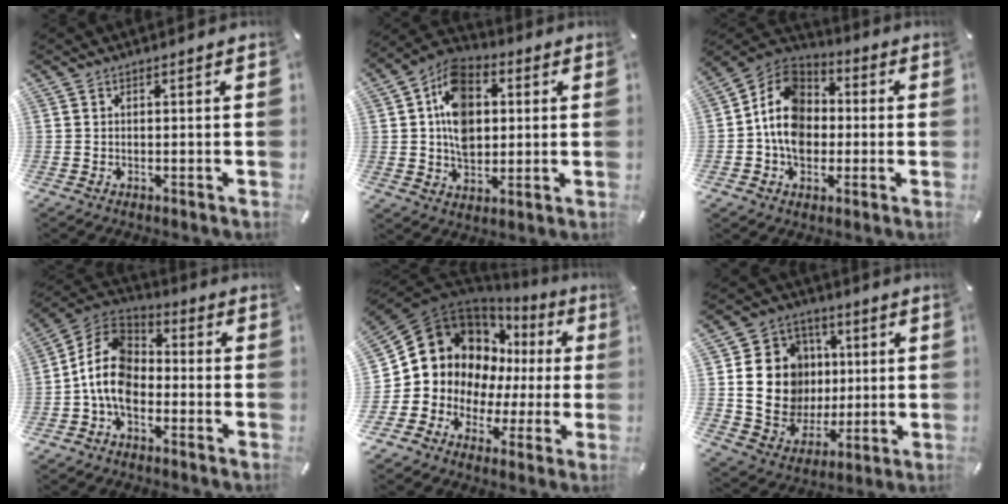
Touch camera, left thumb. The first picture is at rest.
{"total": 13.4, "force": [2.3, 10.1, 8.5], "torque": [-0.141, 0.006, 0.042]}
{"total": 13.0, "force": [-1.9, 10.8, 7.0], "torque": [-0.150, 0.018, -0.038]}
{"total": 11.9, "force": [-3.9, 8.3, 7.6], "torque": [-0.181, 0.015, -0.079]}
{"total": 13.7, "force": [4.2, 12.4, 4.3], "torque": [-0.087, -0.053, 0.097]}
{"total": 16.7, "force": [2.0, 14.9, 7.2], "torque": [-0.127, -0.003, 0.049]}